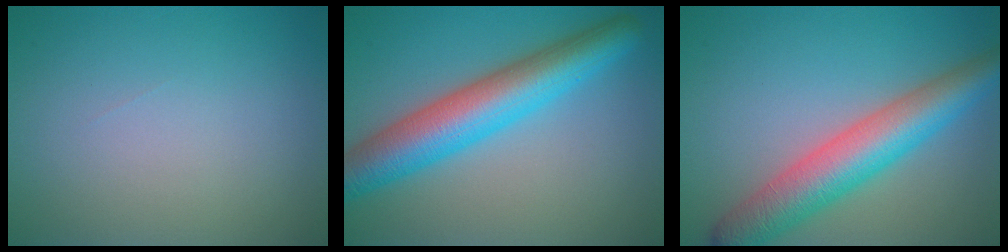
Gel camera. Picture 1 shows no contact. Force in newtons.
{"total": 8.0, "press": 8.0, "slide": 0.1}
{"total": 7.3, "press": 7.3, "slide": 0.2}